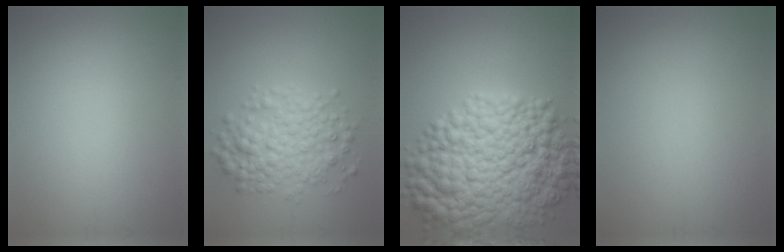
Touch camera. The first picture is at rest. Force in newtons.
{"total": 5.2, "press": 5.2, "slide": 0.1}
{"total": 13.7, "press": 13.7, "slide": 0.1}
{"total": 0.0}